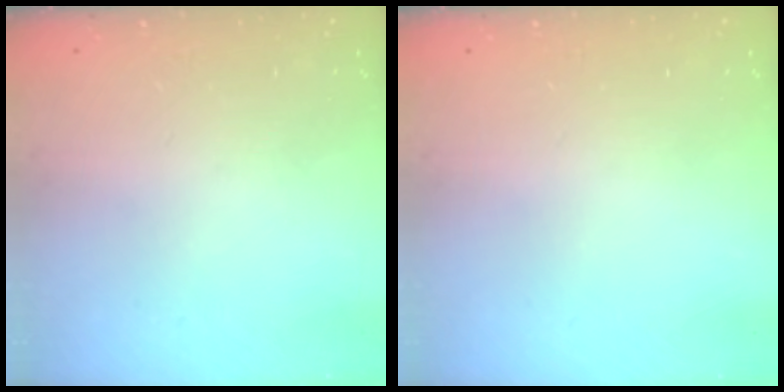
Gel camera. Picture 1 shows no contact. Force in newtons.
{"total": 0.0}